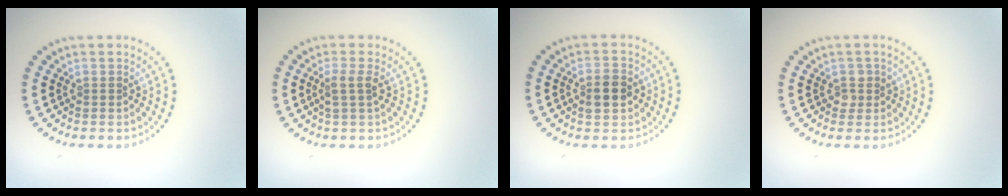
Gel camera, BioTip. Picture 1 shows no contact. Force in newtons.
{"total": 1.7, "press": 1.4, "slide": 1.0}
{"total": 2.9, "press": 2.9, "slide": 0.2}
{"total": 1.2, "press": 1.1, "slide": 0.4}